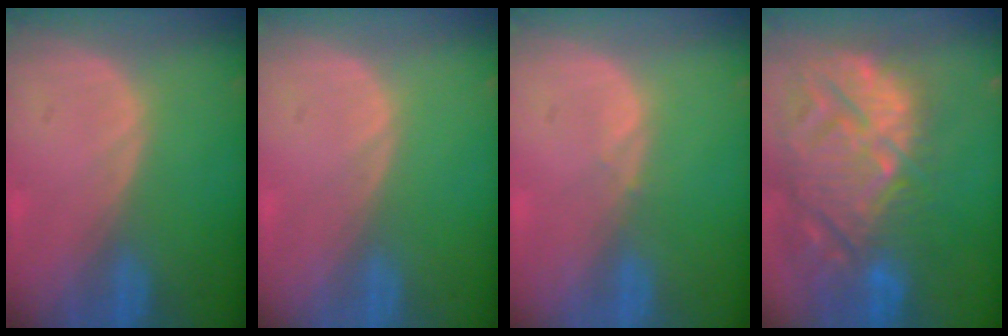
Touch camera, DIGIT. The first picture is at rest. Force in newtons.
{"total": 0.0}
{"total": 0.5, "press": 0.5, "slide": 0.2}
{"total": 15.2, "press": 13.1, "slide": 7.8}